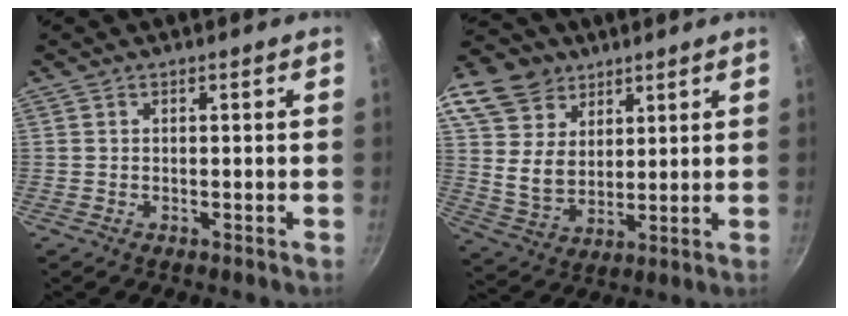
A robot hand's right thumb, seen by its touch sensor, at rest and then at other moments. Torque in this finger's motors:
{"motor_torque": [-0.71, 1.92, 0.17, -0.08, 0.09]}